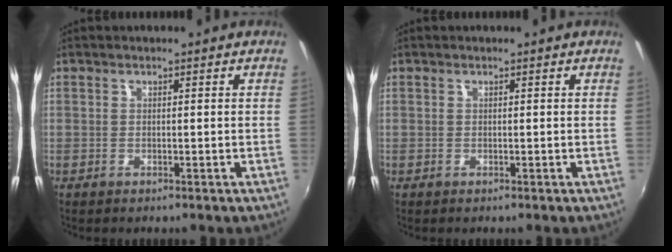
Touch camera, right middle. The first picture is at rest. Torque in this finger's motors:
{"motor_torque": [-0.05, 0.00, 0.04, 0.00]}